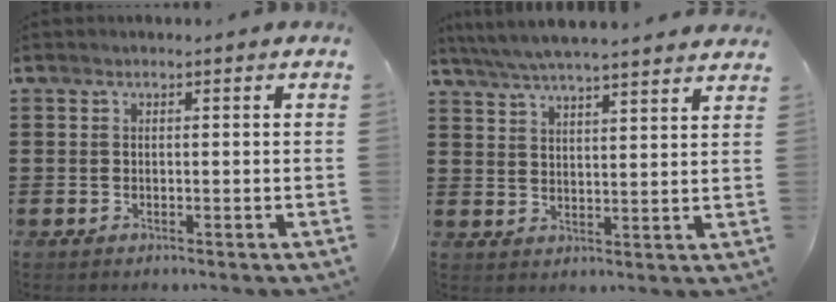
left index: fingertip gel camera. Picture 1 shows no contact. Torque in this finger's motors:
{"motor_torque": [1.49, -0.65, 0.40, 0.21]}